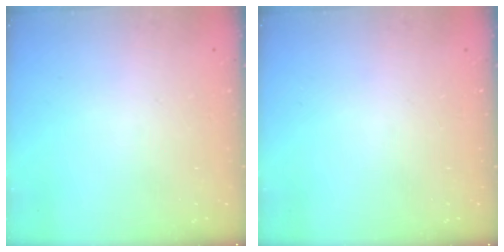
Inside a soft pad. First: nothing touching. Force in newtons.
{"total": 0.0}